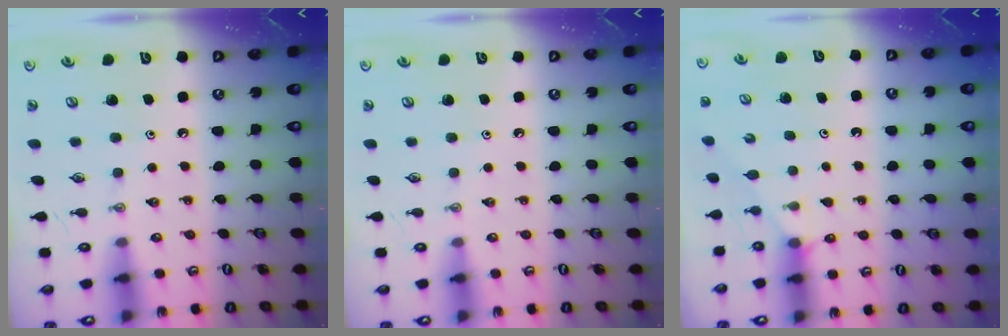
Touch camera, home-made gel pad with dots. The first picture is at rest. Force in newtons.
{"total": 0.0}
{"total": 2.9, "press": 2.9, "slide": 0.4}